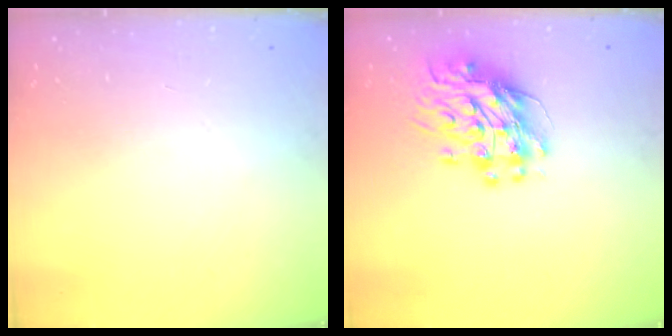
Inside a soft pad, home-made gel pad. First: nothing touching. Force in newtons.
{"total": 12.5, "press": 12.5, "slide": 1.1}